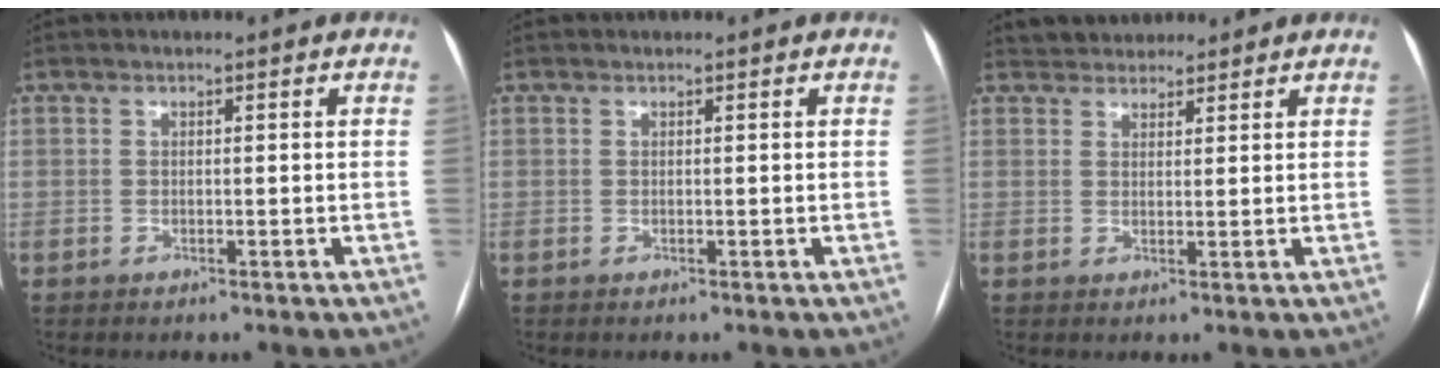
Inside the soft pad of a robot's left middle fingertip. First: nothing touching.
{"total": 0.0}
{"total": 4.5, "force": [4.0, 2.0, 0.5], "torque": [-0.002, 0.027, 0.063]}